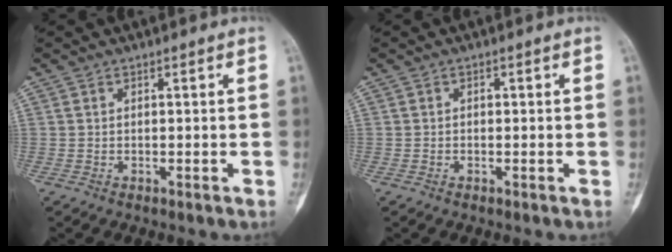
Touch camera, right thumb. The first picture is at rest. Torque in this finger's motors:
{"motor_torque": [-0.04, 0.33, 0.14, 0.11, -0.01]}